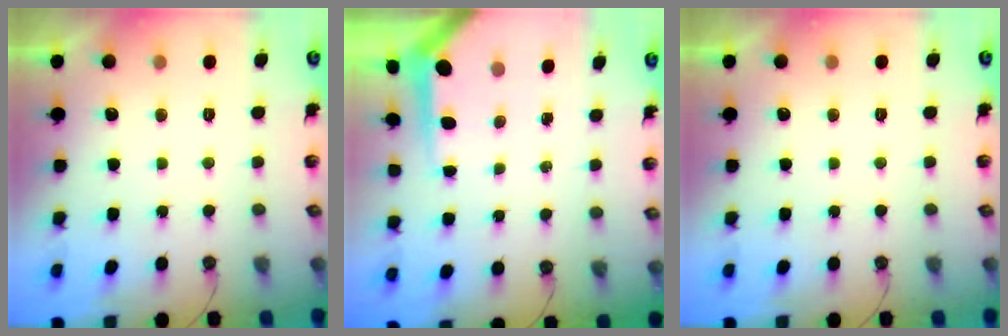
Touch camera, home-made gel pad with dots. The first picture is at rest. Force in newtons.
{"total": 4.7, "press": 4.6, "slide": 0.4}
{"total": 0.0}